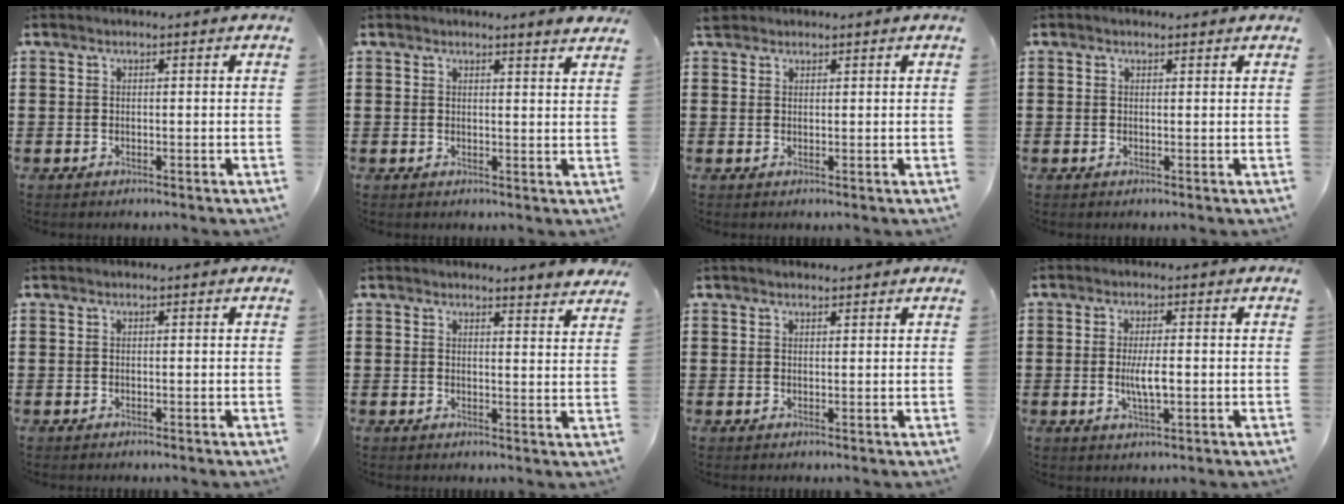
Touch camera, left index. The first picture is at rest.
{"total": 2.0, "force": [1.9, -0.4, 0.5], "torque": [-0.006, -0.008, 0.035]}
{"total": 1.7, "force": [1.4, 0.8, 0.5], "torque": [-0.014, 0.006, 0.028]}
{"total": 0.5, "force": [0.4, 0.3, 0.2], "torque": [-0.005, 0.002, 0.009]}
{"total": 0.0}
{"total": 3.0, "force": [3.0, -0.3, 0.4], "torque": [-0.009, -0.014, 0.054]}
{"total": 1.1, "force": [1.0, 0.3, 0.3], "torque": [-0.006, 0.001, 0.019]}
{"total": 4.5, "force": [-0.3, 1.2, 4.3], "torque": [-0.090, -0.005, -0.010]}